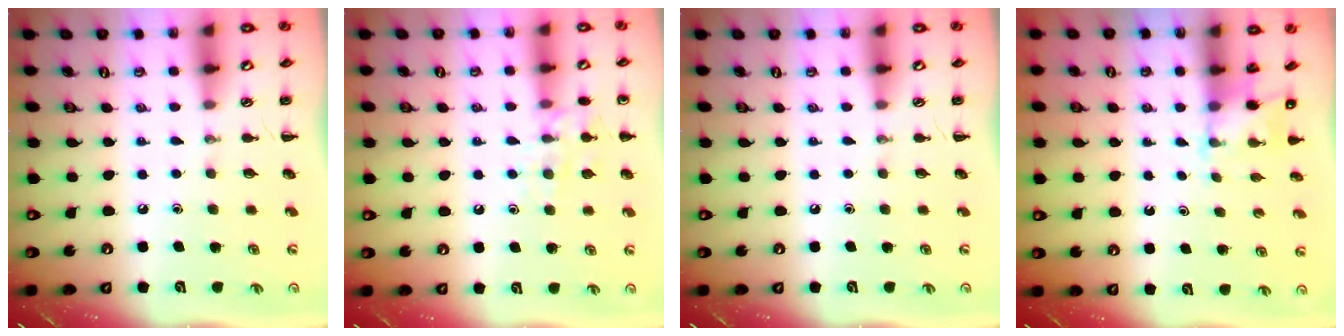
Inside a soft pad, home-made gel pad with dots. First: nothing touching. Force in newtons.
{"total": 10.0, "press": 9.9, "slide": 1.0}
{"total": 0.0}
{"total": 3.7, "press": 3.6, "slide": 0.8}